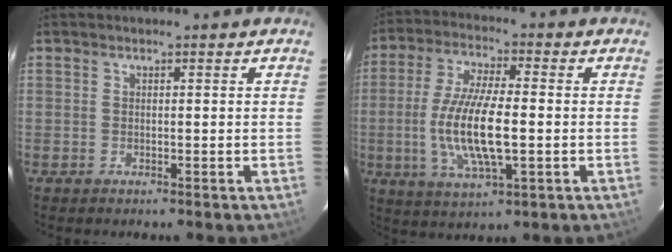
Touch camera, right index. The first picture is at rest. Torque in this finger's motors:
{"motor_torque": [0.67, -0.27, 0.85, 0.21]}